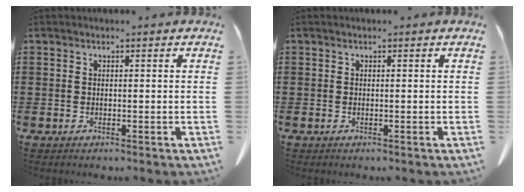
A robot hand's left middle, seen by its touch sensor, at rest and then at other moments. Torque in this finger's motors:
{"motor_torque": [-0.32, -0.39, 0.04, -0.01]}